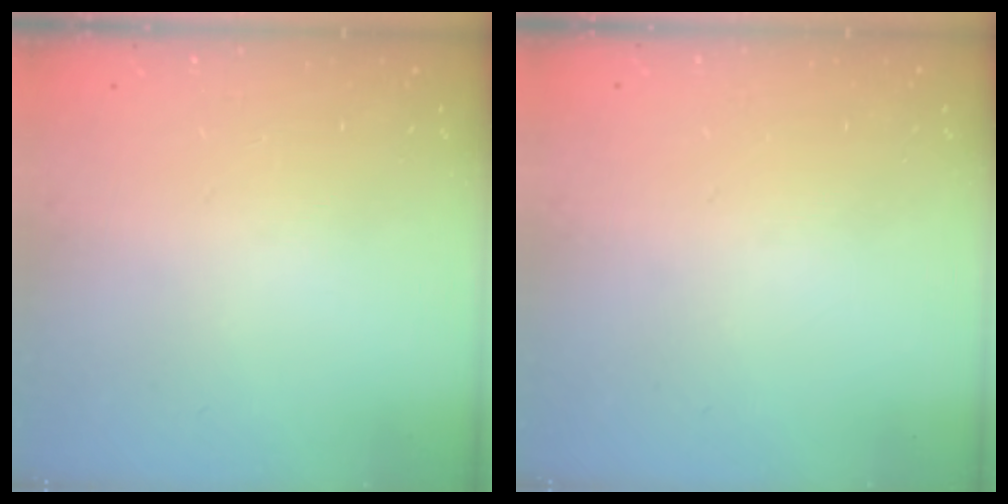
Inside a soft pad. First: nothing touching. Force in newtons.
{"total": 0.0}